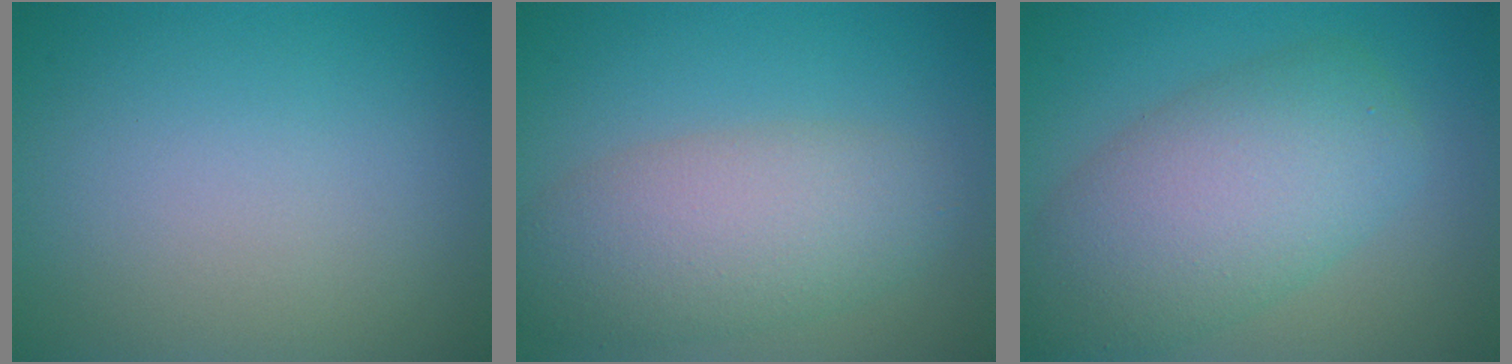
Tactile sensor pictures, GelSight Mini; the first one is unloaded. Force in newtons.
{"total": 5.8, "press": 5.7, "slide": 0.4}
{"total": 8.0, "press": 7.9, "slide": 0.4}